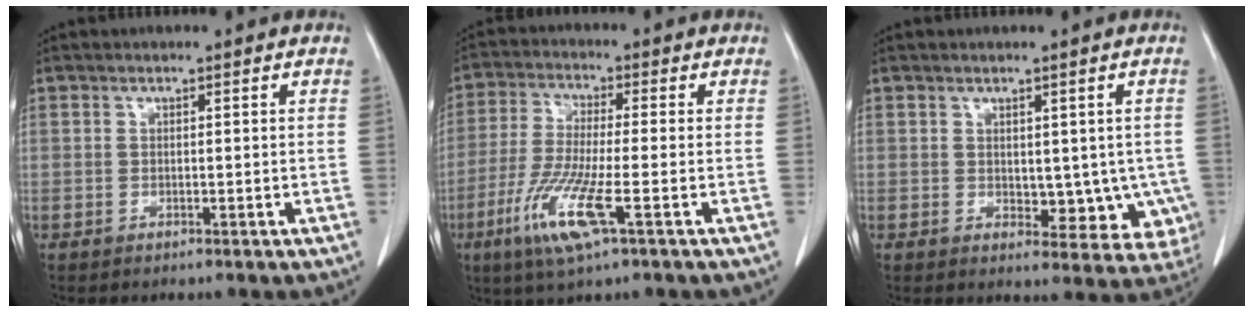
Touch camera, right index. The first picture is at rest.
{"total": 10.4, "force": [-4.3, 0.6, 9.5], "torque": [-0.200, -0.026, -0.086]}
{"total": 7.9, "force": [-0.5, 4.7, 6.3], "torque": [-0.053, -0.004, 0.006]}